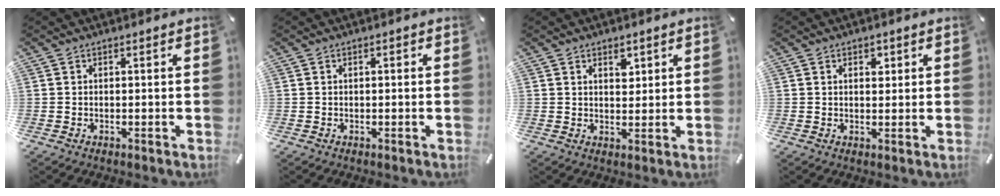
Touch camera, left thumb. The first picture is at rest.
{"total": 0.7, "force": [-0.1, 0.3, 0.6], "torque": [-0.011, 0.001, -0.002]}
{"total": 3.5, "force": [1.9, 2.4, 1.9], "torque": [-0.009, -0.010, 0.027]}
{"total": 2.6, "force": [1.0, 1.8, 1.7], "torque": [-0.014, -0.004, 0.011]}